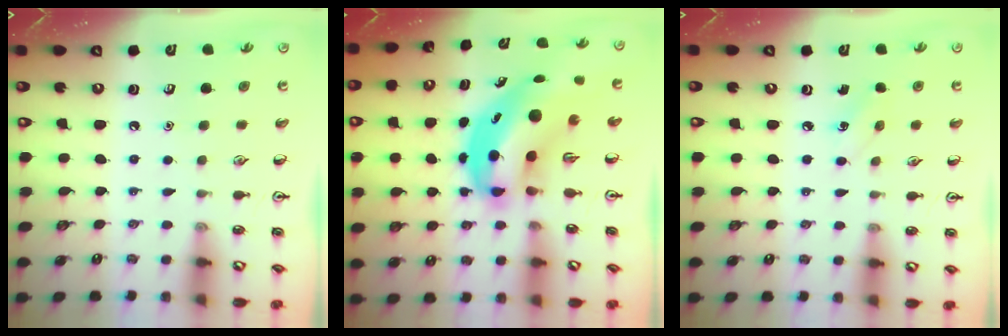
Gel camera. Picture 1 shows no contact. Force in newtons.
{"total": 8.8, "press": 8.4, "slide": 2.5}
{"total": 3.7, "press": 3.5, "slide": 1.2}